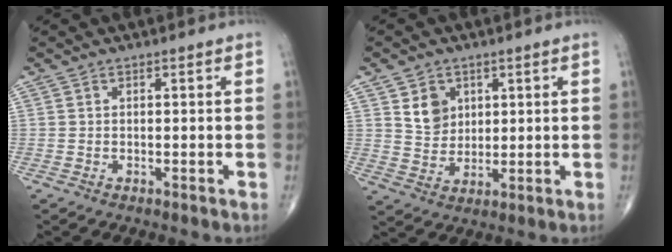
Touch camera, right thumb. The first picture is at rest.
{"total": 6.0, "force": [2.5, 4.8, 2.7], "torque": [-0.026, -0.018, 0.050]}